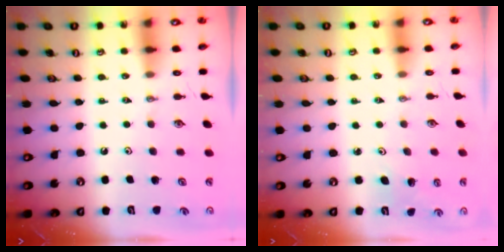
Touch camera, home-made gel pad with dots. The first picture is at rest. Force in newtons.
{"total": 2.8, "press": 2.7, "slide": 1.0}